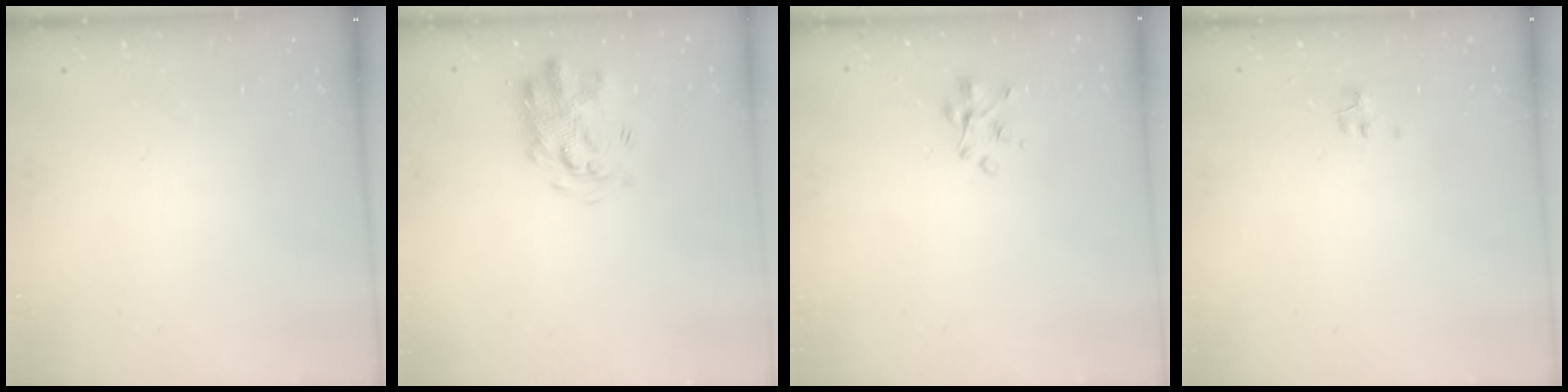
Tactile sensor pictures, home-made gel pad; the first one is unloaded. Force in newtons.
{"total": 3.3, "press": 3.2, "slide": 0.8}
{"total": 2.4, "press": 2.3, "slide": 0.8}
{"total": 0.8, "press": 0.7, "slide": 0.3}